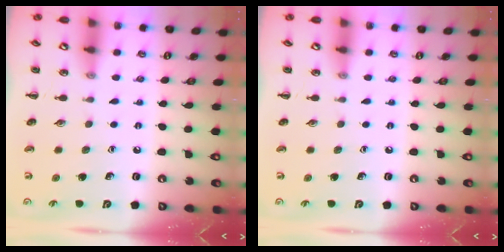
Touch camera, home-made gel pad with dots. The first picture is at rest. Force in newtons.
{"total": 0.0}